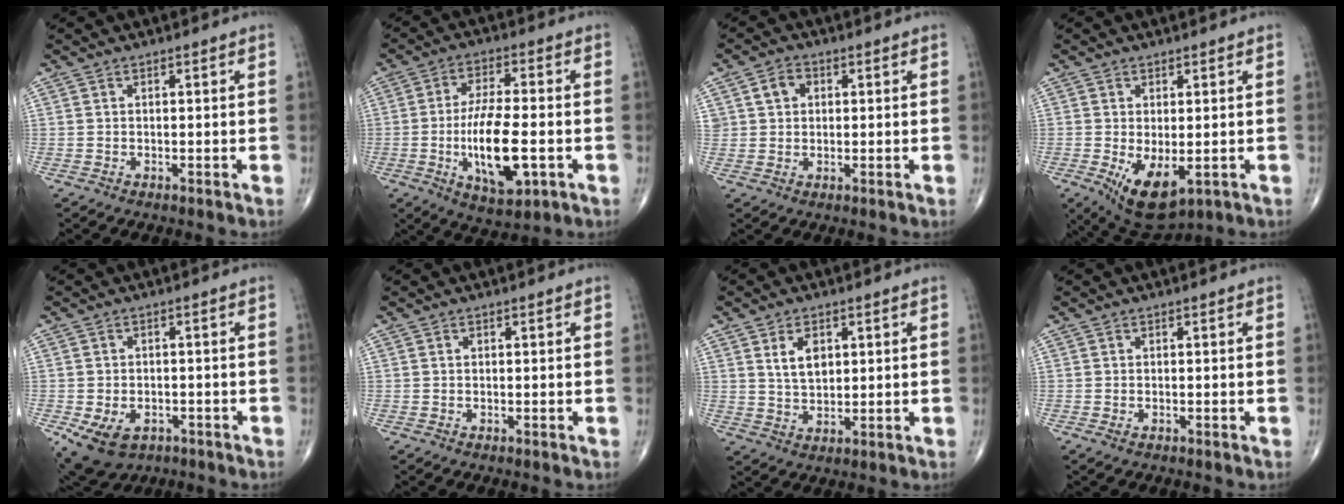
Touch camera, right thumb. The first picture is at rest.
{"total": 15.6, "force": [-3.1, 5.6, 14.2], "torque": [-0.256, 0.002, -0.050]}
{"total": 4.0, "force": [1.1, 3.2, 2.0], "torque": [-0.020, 0.003, 0.020]}
{"total": 8.6, "force": [-2.0, 4.1, 7.2], "torque": [-0.114, -0.018, -0.015]}
{"total": 9.3, "force": [-4.1, 6.4, 5.4], "torque": [-0.095, 0.011, -0.054]}
{"total": 0.0}
{"total": 5.4, "force": [2.0, 3.3, 3.8], "torque": [-0.055, -0.014, 0.040]}
{"total": 0.8, "force": [-0.3, 0.3, 0.6], "torque": [-0.012, -0.001, -0.006]}